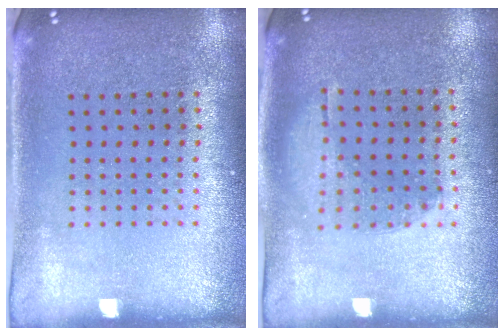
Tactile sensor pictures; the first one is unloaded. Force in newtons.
{"total": 1.1, "press": 0.8, "slide": 0.7}